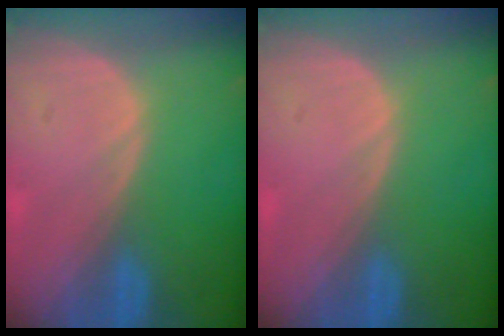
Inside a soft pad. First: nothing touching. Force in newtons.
{"total": 0.0}